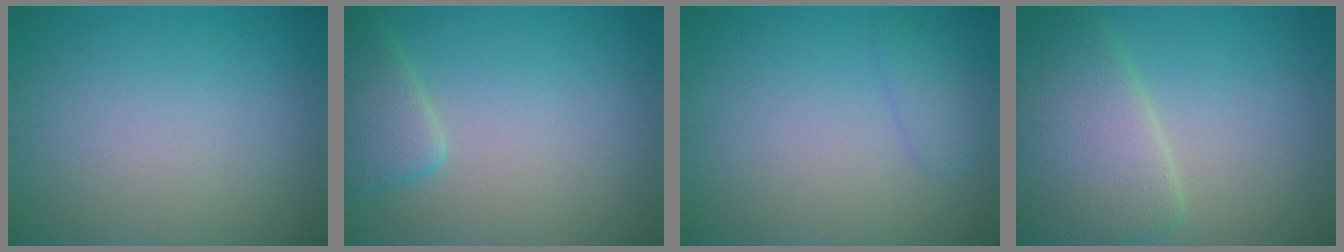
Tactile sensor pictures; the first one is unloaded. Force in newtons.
{"total": 3.0, "press": 3.0, "slide": 0.3}
{"total": 1.3, "press": 1.3, "slide": 0.1}
{"total": 6.5, "press": 6.5, "slide": 0.2}